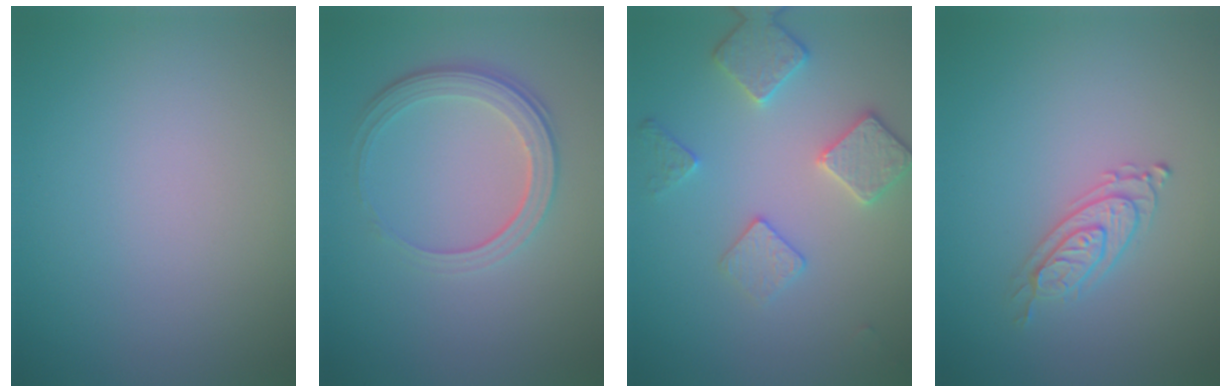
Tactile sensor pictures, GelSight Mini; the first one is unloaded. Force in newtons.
{"total": 3.7, "press": 2.7, "slide": 2.5}
{"total": 3.4, "press": 3.2, "slide": 1.2}
{"total": 2.3, "press": 2.1, "slide": 0.9}